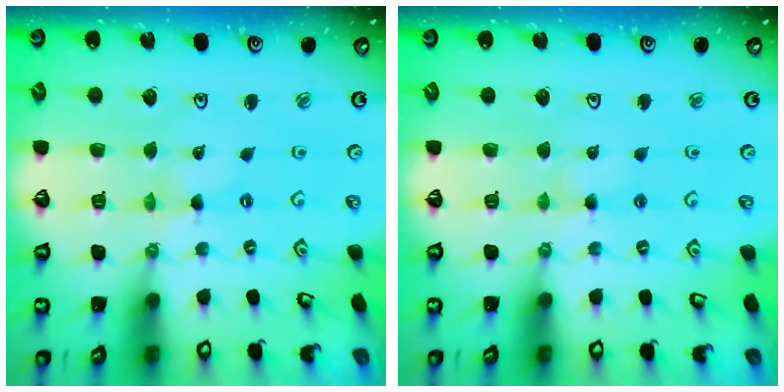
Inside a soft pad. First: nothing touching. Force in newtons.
{"total": 2.4, "press": 2.4, "slide": 0.3}